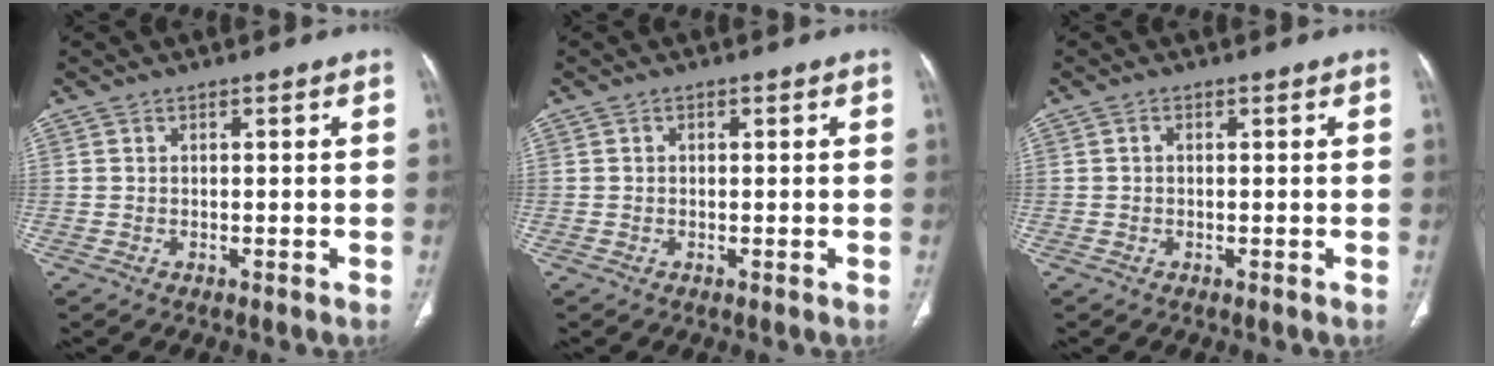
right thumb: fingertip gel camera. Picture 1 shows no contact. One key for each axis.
{"total": 0.6, "fx": 0.1, "fy": 0.5, "fz": 0.3, "tx": -0.003, "ty": 0.001, "tz": 0.001}
{"total": 0.7, "fx": 0.1, "fy": 0.5, "fz": 0.4, "tx": -0.006, "ty": 0.002, "tz": -0.001}